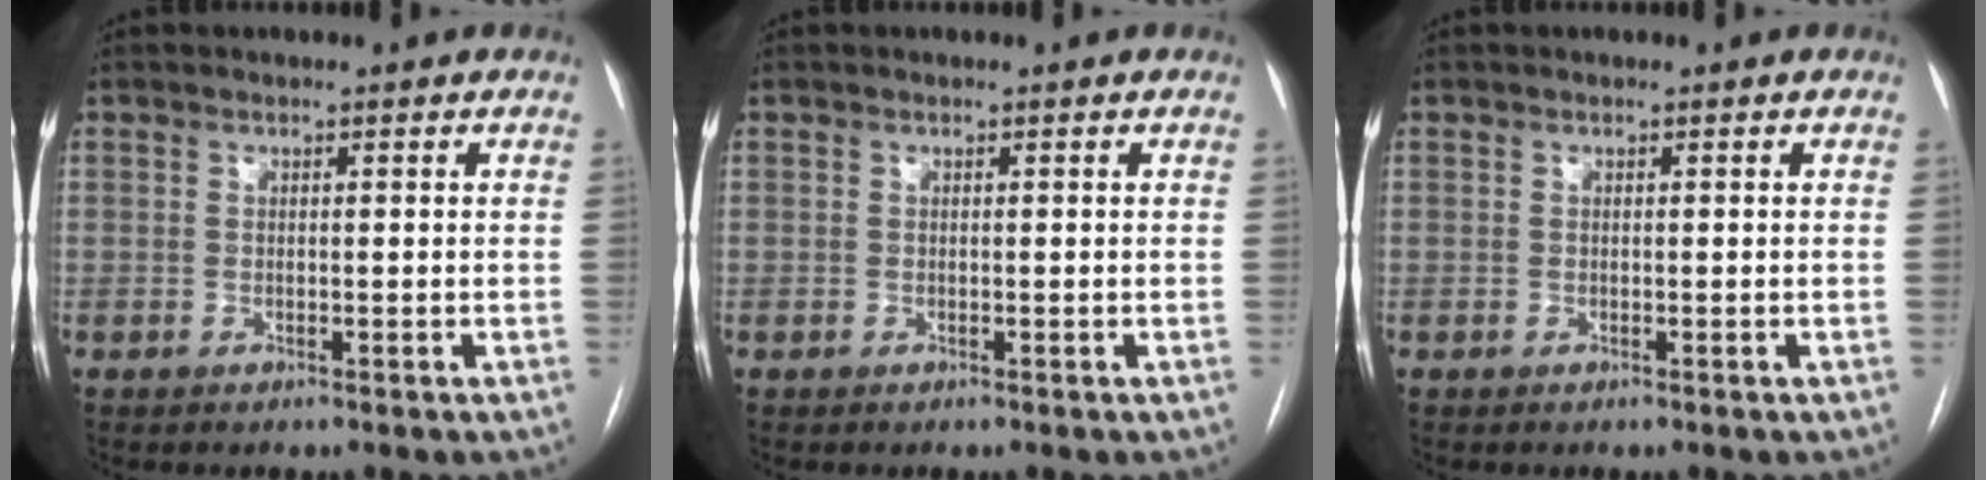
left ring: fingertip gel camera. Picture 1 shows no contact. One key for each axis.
{"total": 0.0}
{"total": 0.0}